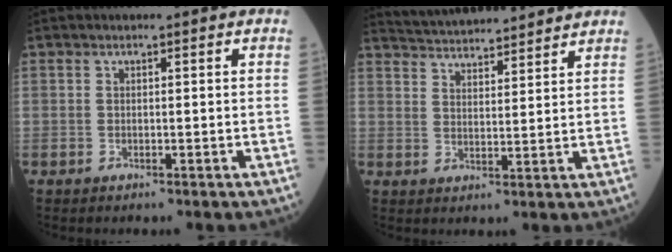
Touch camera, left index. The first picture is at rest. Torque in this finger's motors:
{"motor_torque": [0.06, -1.05, 0.25, 0.06]}